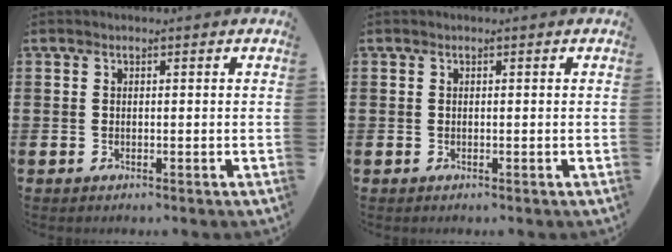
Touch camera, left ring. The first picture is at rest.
{"total": 0.0}